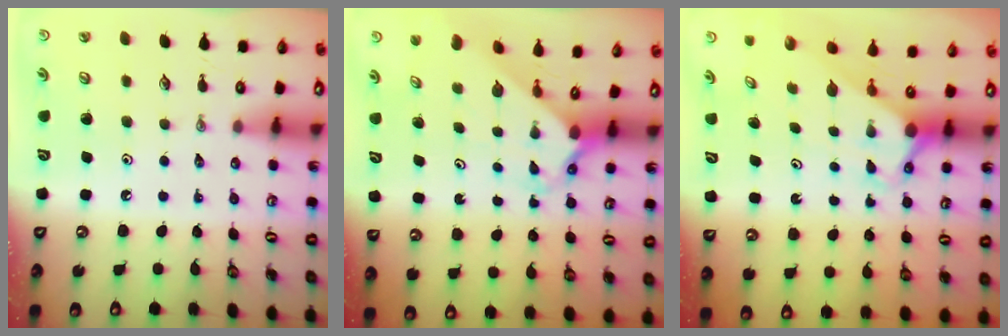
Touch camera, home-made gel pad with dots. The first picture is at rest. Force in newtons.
{"total": 2.5, "press": 2.4, "slide": 0.3}
{"total": 2.7, "press": 2.7, "slide": 0.0}